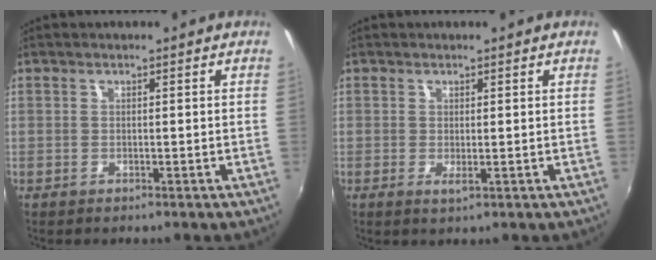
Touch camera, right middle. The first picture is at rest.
{"total": 1.5, "force": [-0.1, 0.3, 1.4], "torque": [-0.026, -0.007, -0.002]}